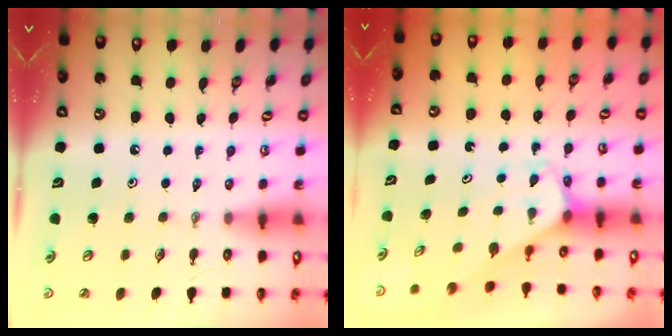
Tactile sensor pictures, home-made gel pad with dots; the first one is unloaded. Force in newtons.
{"total": 2.5, "press": 2.5, "slide": 0.2}